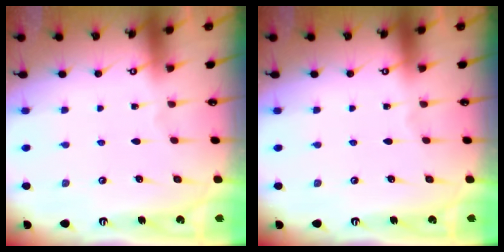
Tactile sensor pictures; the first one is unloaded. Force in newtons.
{"total": 0.0}